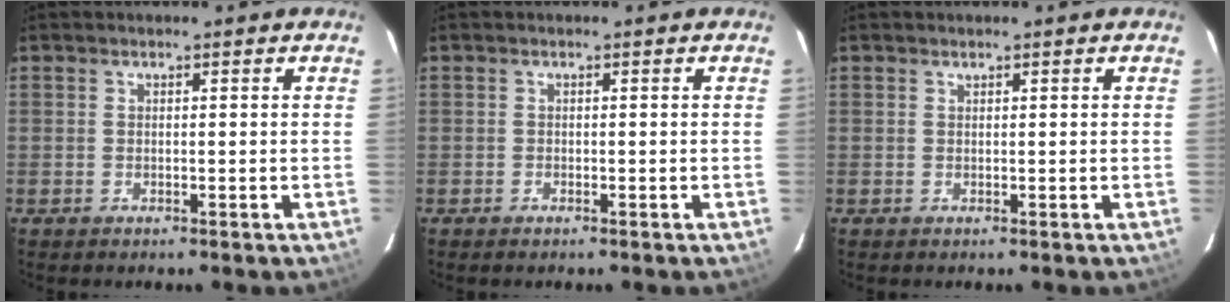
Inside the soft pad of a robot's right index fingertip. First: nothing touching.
{"total": 0.0}
{"total": 0.0}